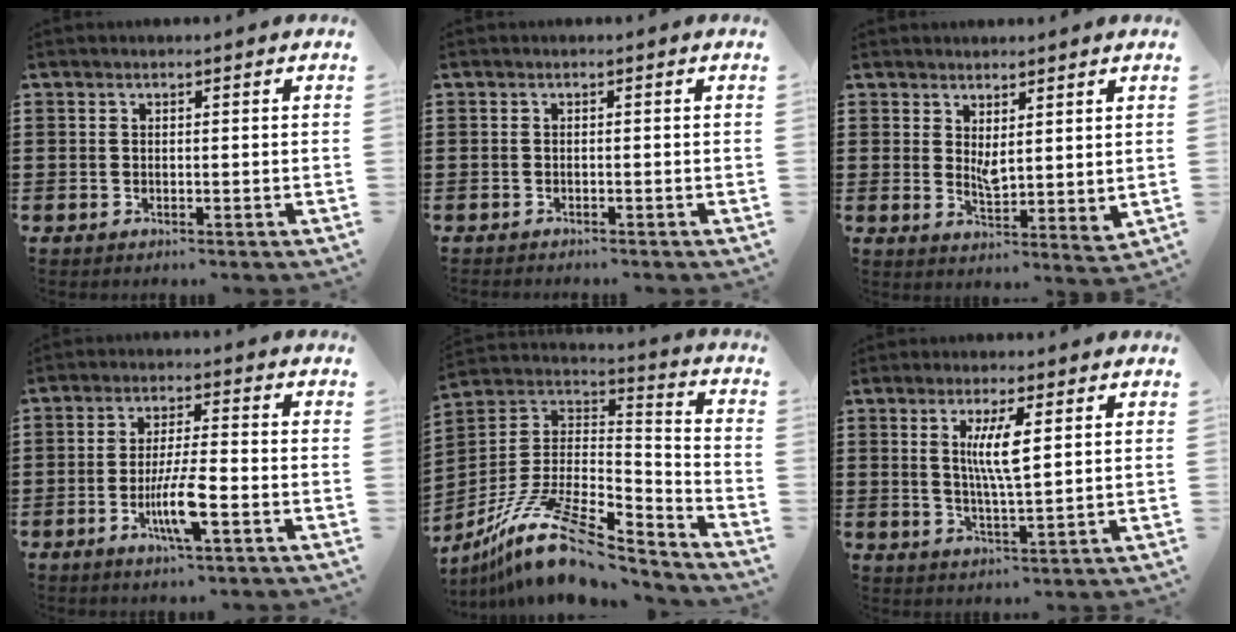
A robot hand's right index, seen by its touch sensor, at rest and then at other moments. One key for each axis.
{"total": 0.7, "fx": -0.7, "fy": 0.0, "fz": 0.0, "tx": -0.001, "ty": -0.002, "tz": -0.014}
{"total": 3.2, "fx": 2.6, "fy": 0.7, "fz": 1.7, "tx": -0.042, "ty": -0.008, "tz": 0.049}
{"total": 8.3, "fx": -2.7, "fy": 1.4, "fz": 7.7, "tx": -0.150, "ty": -0.012, "tz": -0.051}
{"total": 15.8, "fx": -10.7, "fy": 5.3, "fz": 10.3, "tx": -0.208, "ty": 0.033, "tz": -0.194}
{"total": 6.0, "fx": 1.7, "fy": 1.0, "fz": 5.7, "tx": -0.116, "ty": 0.002, "tz": 0.026}